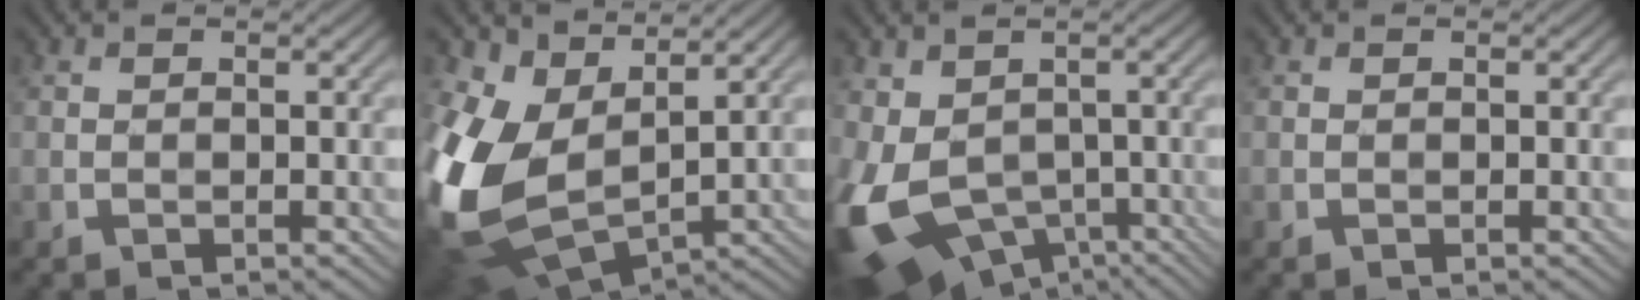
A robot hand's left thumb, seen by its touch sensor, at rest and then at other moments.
{"total": 14.6, "force": [2.8, 9.0, 11.1], "torque": [-0.299, -0.015, 0.056]}
{"total": 13.5, "force": [-2.8, 9.3, 9.4], "torque": [-0.243, -0.049, -0.027]}
{"total": 0.0}